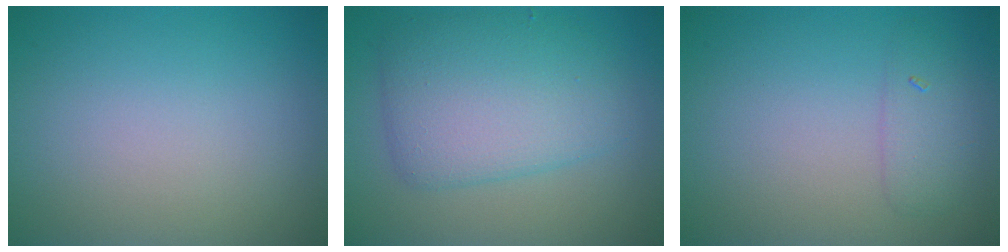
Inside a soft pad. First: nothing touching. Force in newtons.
{"total": 6.3, "press": 6.2, "slide": 0.1}
{"total": 1.8, "press": 1.8, "slide": 0.1}